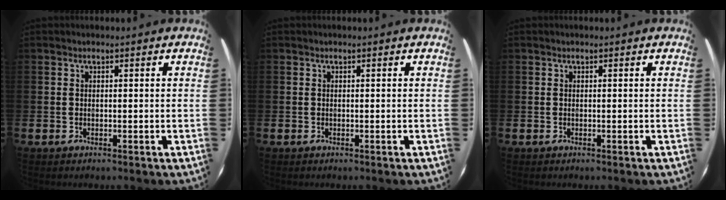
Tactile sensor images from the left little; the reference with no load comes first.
{"total": 0.0}
{"total": 0.0}